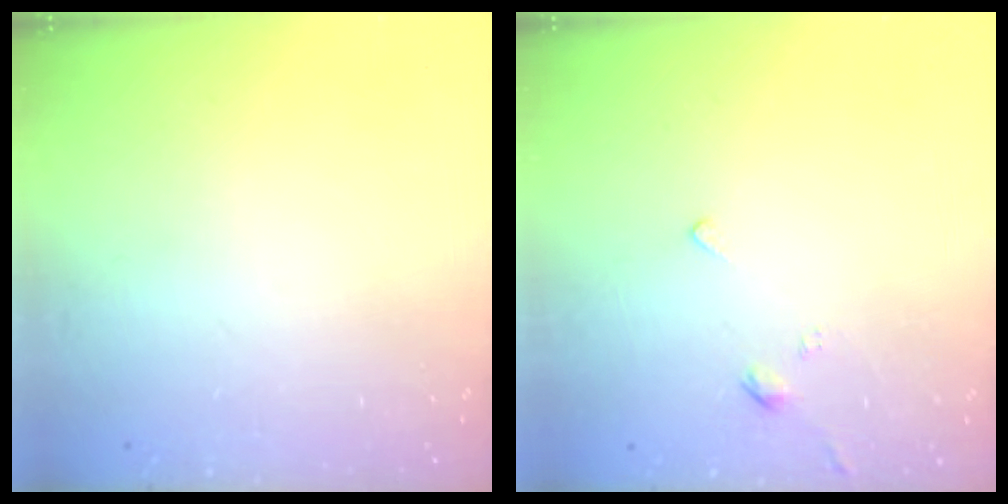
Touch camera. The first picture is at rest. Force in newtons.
{"total": 2.4, "press": 2.4, "slide": 0.5}